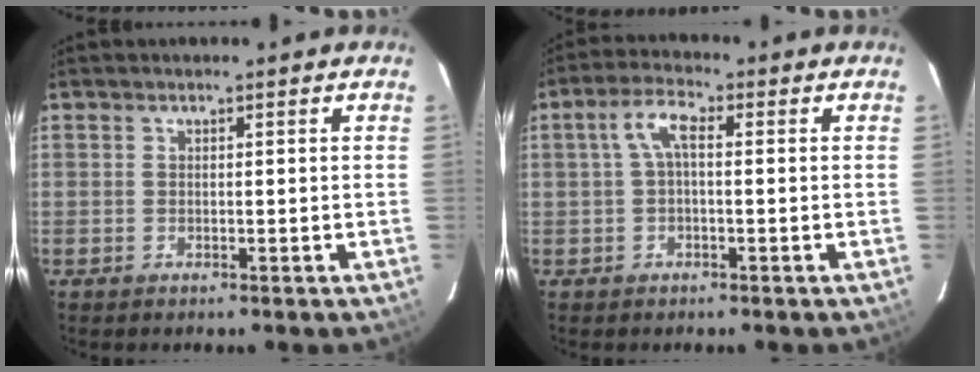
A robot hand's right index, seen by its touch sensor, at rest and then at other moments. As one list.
[{"total": 4.3, "force": [0.3, 1.7, 4.0], "torque": [-0.084, 0.016, 0.006]}]